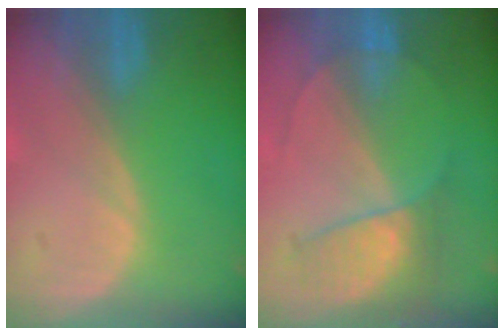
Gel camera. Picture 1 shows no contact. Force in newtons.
{"total": 7.0, "press": 6.0, "slide": 3.6}